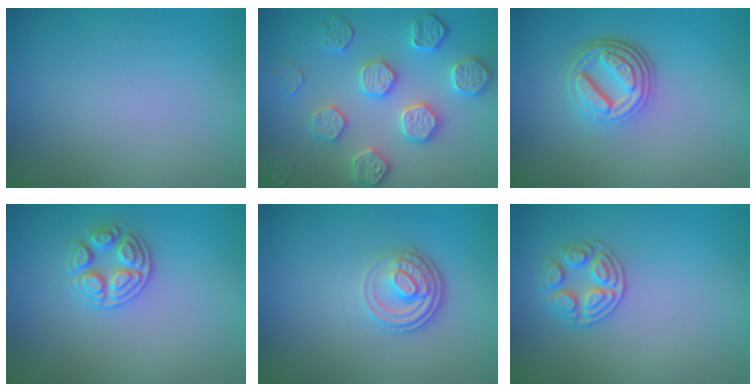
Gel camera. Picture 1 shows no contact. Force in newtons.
{"total": 4.5, "press": 4.3, "slide": 1.2}
{"total": 4.9, "press": 3.5, "slide": 3.4}
{"total": 2.7, "press": 2.6, "slide": 0.4}
{"total": 3.6, "press": 2.6, "slide": 2.5}
{"total": 2.6, "press": 2.6, "slide": 0.4}